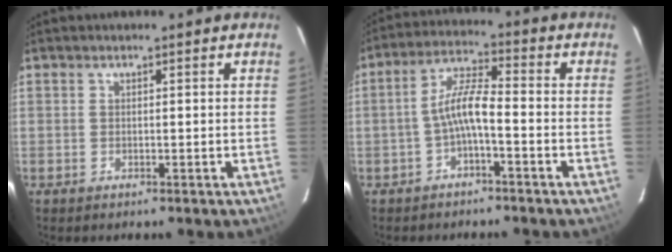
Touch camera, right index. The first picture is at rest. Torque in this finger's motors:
{"motor_torque": [1.25, -0.27, 0.66, 0.18]}